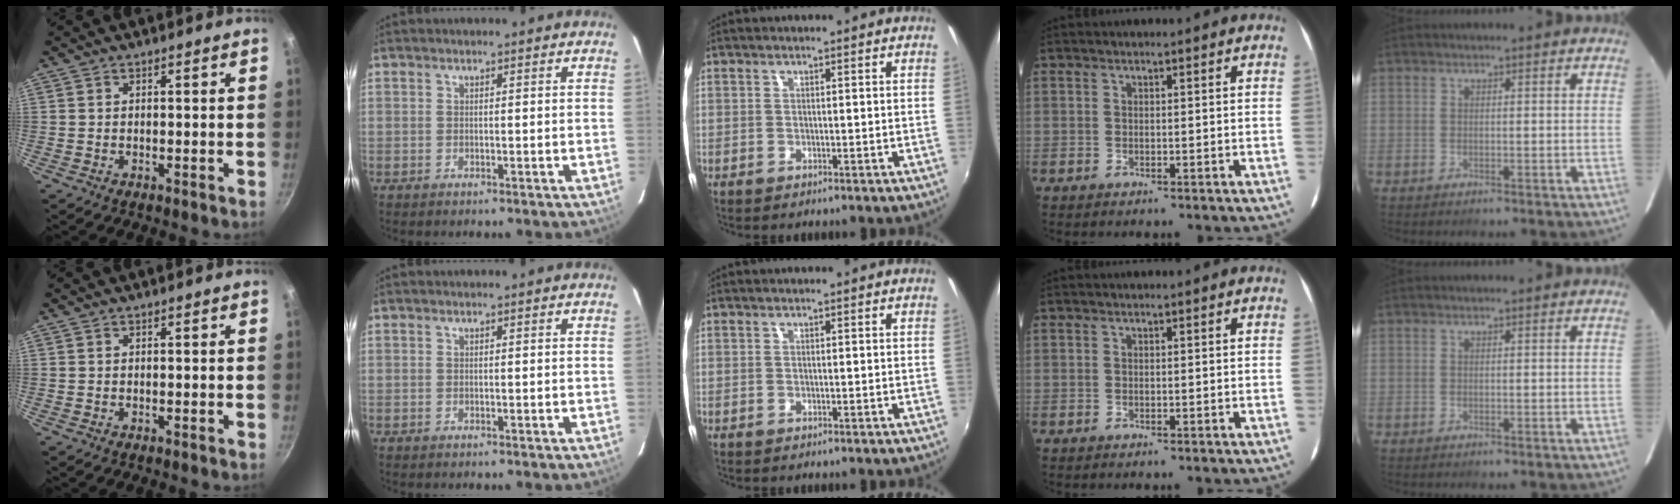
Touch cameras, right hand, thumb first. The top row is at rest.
{}